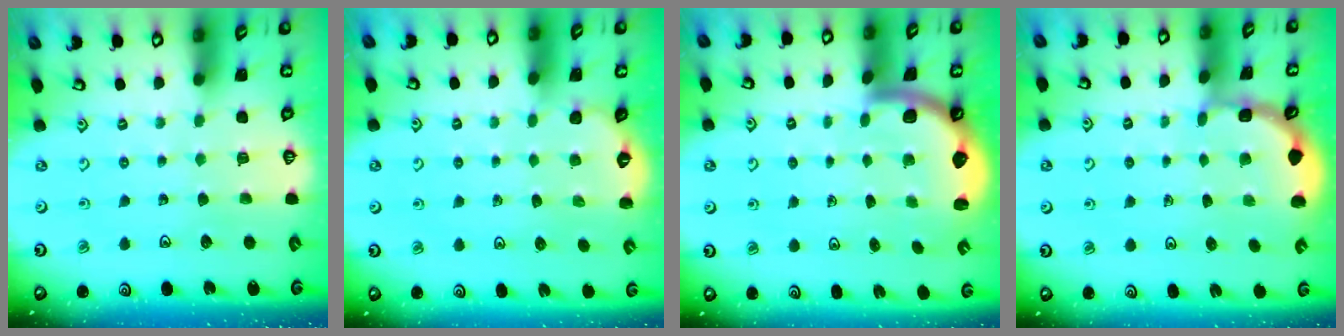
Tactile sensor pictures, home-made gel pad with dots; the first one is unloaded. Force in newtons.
{"total": 1.5, "press": 1.0, "slide": 1.1}
{"total": 2.2, "press": 2.2, "slide": 0.3}
{"total": 2.0, "press": 2.0, "slide": 0.1}